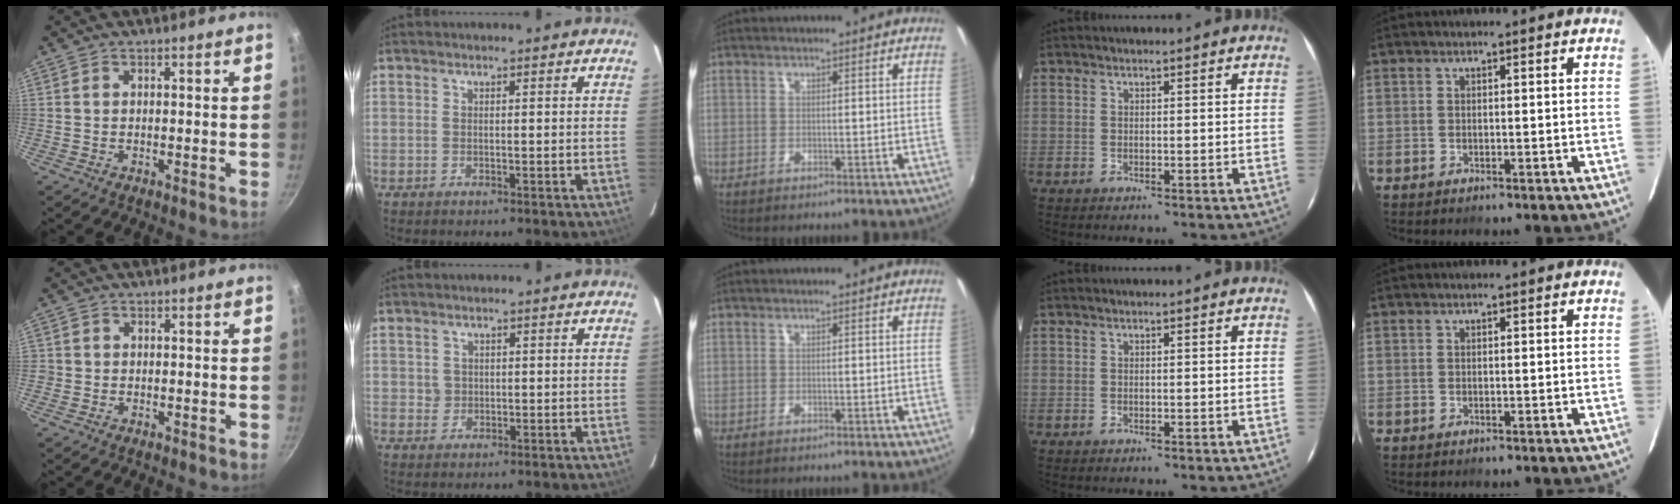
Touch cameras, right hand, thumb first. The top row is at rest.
{"thumb": {"total": 1.1, "force": [-0.2, 1.0, 0.1], "torque": [0.002, 0.003, -0.005]}, "index": {"total": 1.7, "force": [0.3, 1.7, 0.0], "torque": [0.009, 0.003, 0.005]}}